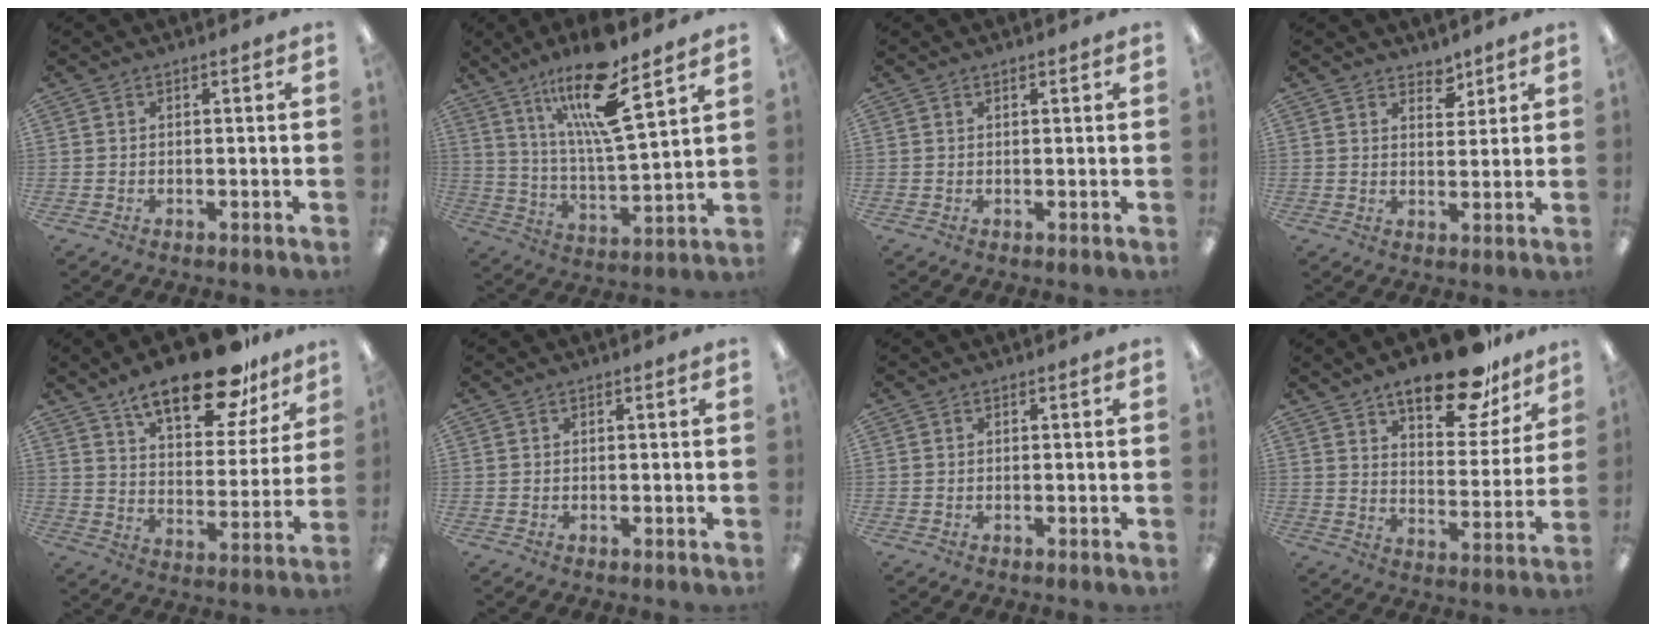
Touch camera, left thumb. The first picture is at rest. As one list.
[{"total": 17.6, "force": [11.8, 3.5, 12.6], "torque": [-0.229, -0.059, 0.190]}, {"total": 0.6, "force": [0.5, 0.1, 0.3], "torque": [0.002, -0.002, 0.006]}, {"total": 4.0, "force": [3.5, 1.9, 0.9], "torque": [-0.001, -0.023, 0.061]}, {"total": 20.0, "force": [14.5, 7.7, 11.4], "torque": [-0.173, -0.081, 0.243]}, {"total": 0.0}, {"total": 0.0}, {"total": 19.0, "force": [14.1, 7.3, 10.5], "torque": [-0.146, -0.083, 0.233]}]